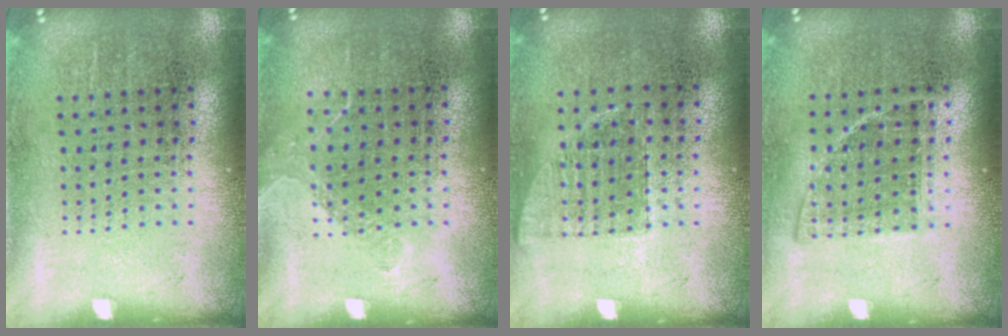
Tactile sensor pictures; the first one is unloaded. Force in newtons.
{"total": 0.9, "press": 0.7, "slide": 0.6}
{"total": 0.7, "press": 0.7, "slide": 0.1}
{"total": 0.8, "press": 0.7, "slide": 0.4}